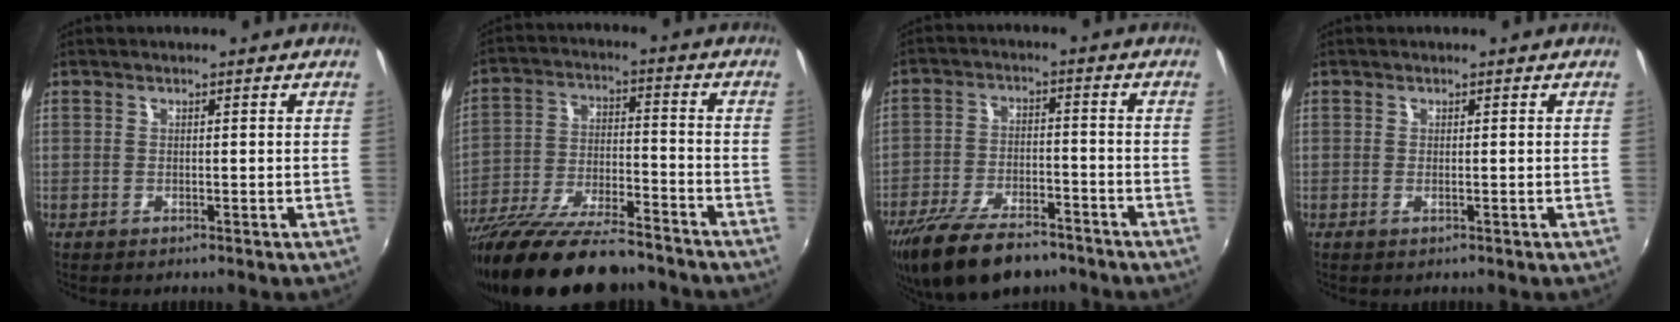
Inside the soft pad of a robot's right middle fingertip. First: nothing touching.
{"total": 20.8, "force": [-17.1, 3.3, 11.4], "torque": [-0.227, -0.055, -0.293]}
{"total": 15.6, "force": [-11.9, 5.9, 8.2], "torque": [-0.178, -0.027, -0.201]}
{"total": 0.7, "force": [-0.1, -0.5, 0.5], "torque": [-0.008, -0.001, -0.003]}